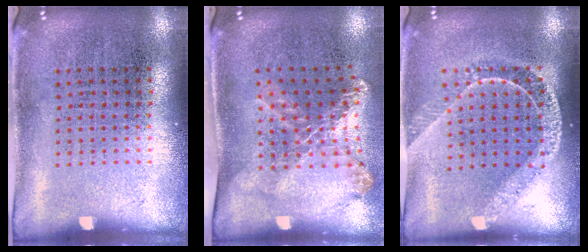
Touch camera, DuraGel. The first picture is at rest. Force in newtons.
{"total": 1.7, "press": 1.3, "slide": 1.1}
{"total": 1.7, "press": 1.4, "slide": 1.0}